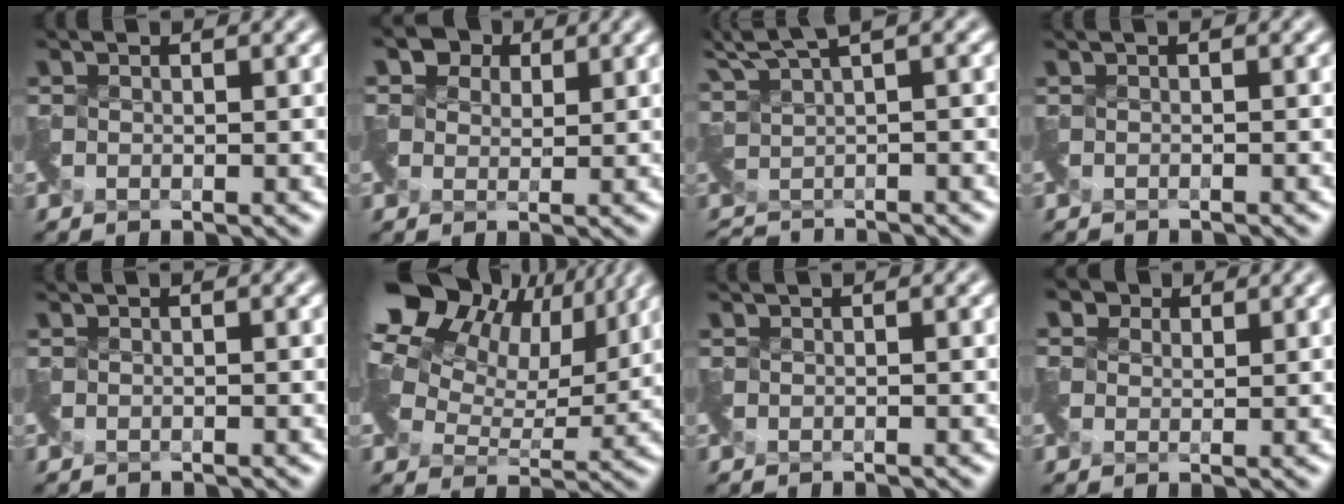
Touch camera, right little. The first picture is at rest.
{"total": 3.0, "force": [1.4, 2.5, 0.6], "torque": [-0.023, 0.009, 0.016]}
{"total": 2.8, "force": [0.7, 1.0, 2.5], "torque": [-0.056, -0.015, 0.023]}
{"total": 0.9, "force": [-0.9, 0.1, 0.3], "torque": [-0.006, -0.017, -0.018]}
{"total": 0.7, "force": [-0.6, 0.1, 0.2], "torque": [-0.003, -0.015, -0.014]}
{"total": 16.9, "force": [8.7, 10.9, 9.6], "torque": [-0.188, 0.048, 0.140]}
{"total": 0.6, "force": [-0.5, 0.1, 0.3], "torque": [-0.007, -0.013, -0.011]}
{"total": 1.5, "force": [0.6, 1.1, -0.7], "torque": [0.011, 0.001, 0.012]}